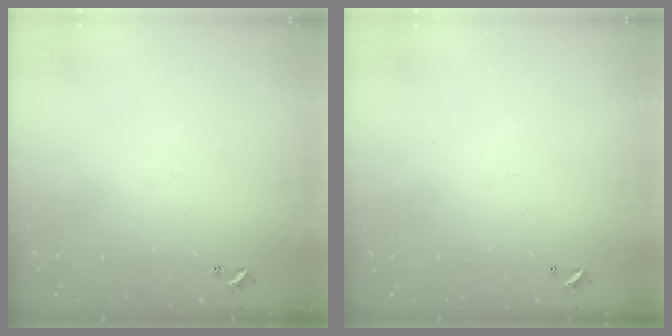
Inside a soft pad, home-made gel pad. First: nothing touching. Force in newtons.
{"total": 2.8, "press": 2.8, "slide": 0.1}